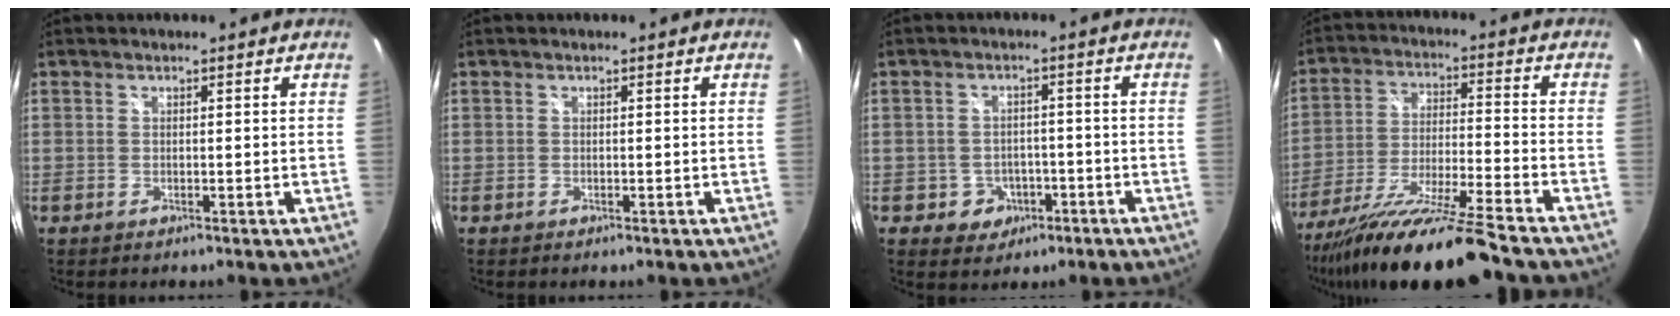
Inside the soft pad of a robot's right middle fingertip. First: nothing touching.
{"total": 0.0}
{"total": 5.1, "force": [-2.1, 4.5, 1.1], "torque": [-0.036, 0.011, -0.018]}
{"total": 18.9, "force": [-15.8, -1.1, 10.3], "torque": [-0.203, -0.049, -0.273]}